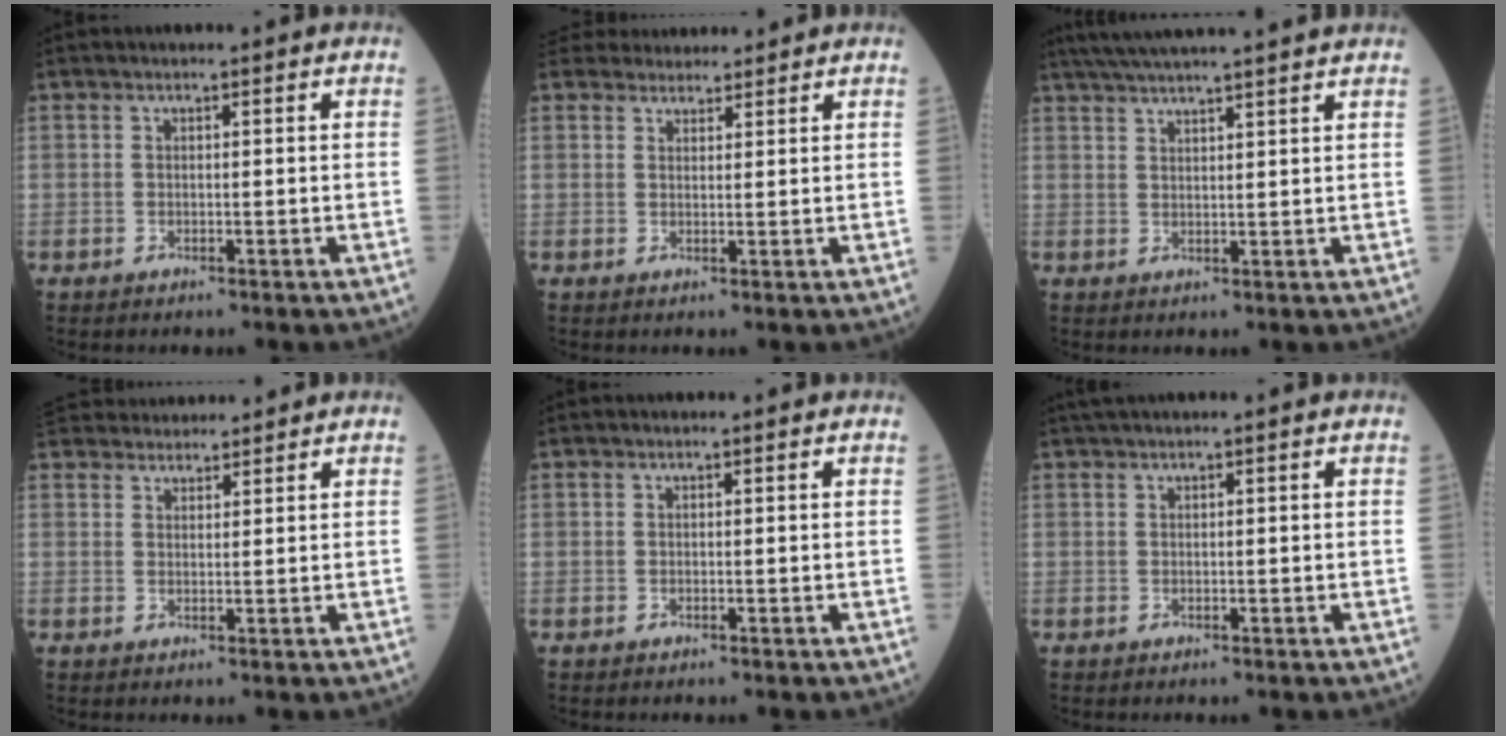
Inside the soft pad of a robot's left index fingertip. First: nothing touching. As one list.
[{"total": 5.0, "force": [4.8, 1.5, 0.3], "torque": [0.001, 0.021, 0.069]}, {"total": 13.6, "force": [12.0, -0.3, 6.4], "torque": [-0.114, 0.032, 0.170]}, {"total": 7.9, "force": [7.5, 2.1, 1.4], "torque": [-0.022, 0.030, 0.121]}, {"total": 0.0}, {"total": 1.2, "force": [0.8, -0.1, 0.9], "torque": [-0.022, 0.017, 0.020]}]